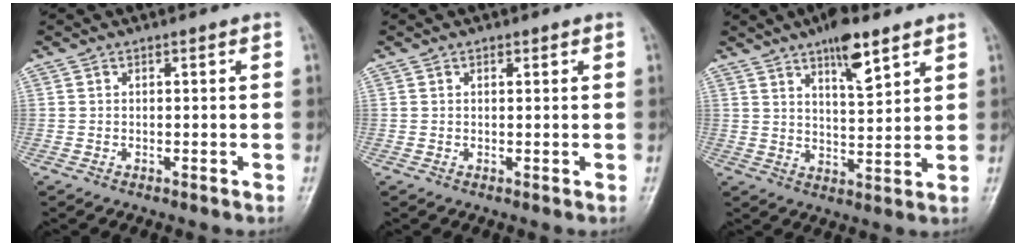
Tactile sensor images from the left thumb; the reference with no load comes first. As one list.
[{"total": 0.7, "force": [0.4, 0.5, 0.4], "torque": [-0.005, -0.002, 0.005]}, {"total": 10.3, "force": [6.4, 3.0, 7.5], "torque": [-0.106, -0.036, 0.105]}]